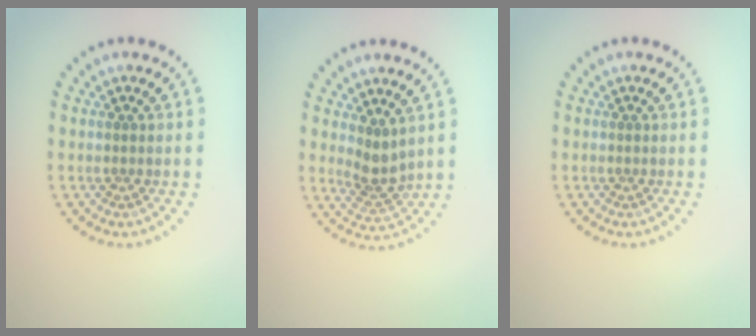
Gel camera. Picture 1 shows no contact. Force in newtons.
{"total": 2.4, "press": 1.9, "slide": 1.6}
{"total": 0.0}